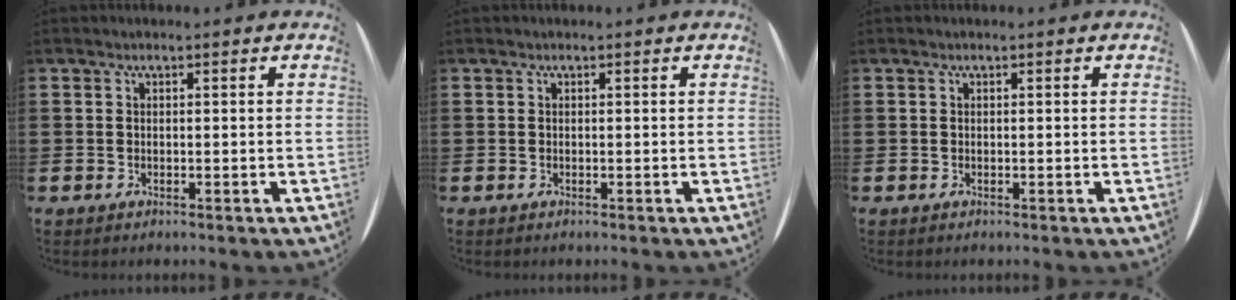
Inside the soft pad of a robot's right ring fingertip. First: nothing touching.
{"total": 0.0}
{"total": 0.0}